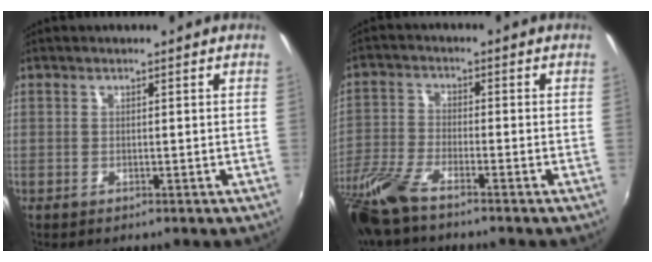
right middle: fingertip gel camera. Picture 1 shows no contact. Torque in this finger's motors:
{"motor_torque": [1.11, -1.03, 0.52, 0.17]}